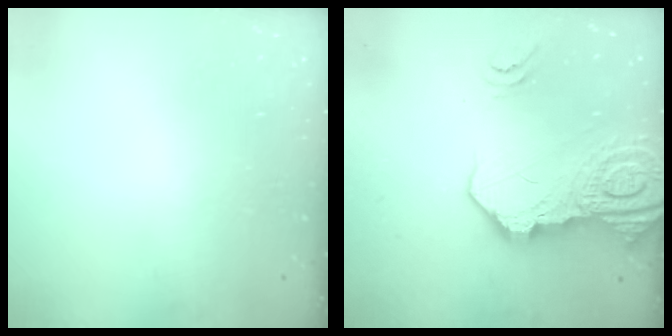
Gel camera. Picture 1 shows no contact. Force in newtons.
{"total": 22.2, "press": 22.0, "slide": 2.6}